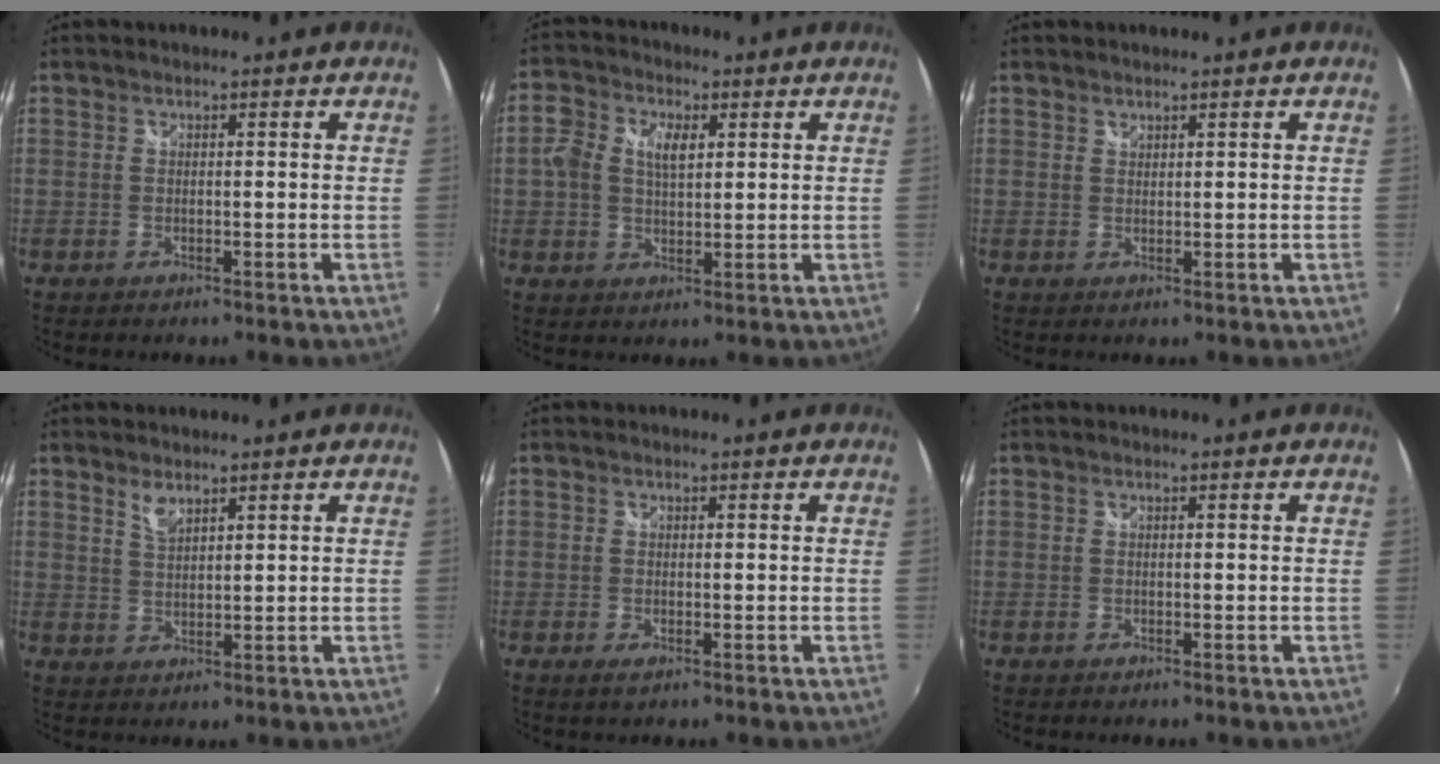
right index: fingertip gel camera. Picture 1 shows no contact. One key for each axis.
{"total": 6.4, "fx": 1.3, "fy": 4.0, "fz": 4.8, "tx": -0.090, "ty": 0.018, "tz": 0.023}
{"total": 0.8, "fx": 0.8, "fy": 0.3, "fz": 0.1, "tx": 0.001, "ty": 0.001, "tz": 0.015}
{"total": 2.9, "fx": 2.2, "fy": 0.9, "fz": 1.6, "tx": -0.029, "ty": -0.002, "tz": 0.038}
{"total": 1.0, "fx": -0.3, "fy": 0.5, "fz": 0.8, "tx": -0.016, "ty": -0.001, "tz": -0.005}
{"total": 0.0}